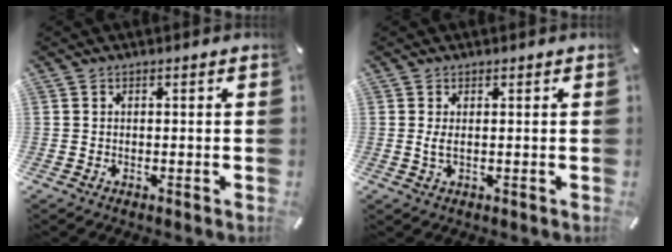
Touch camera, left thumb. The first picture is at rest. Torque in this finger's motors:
{"motor_torque": [0.40, 1.19, 0.45, 0.44, 0.09]}